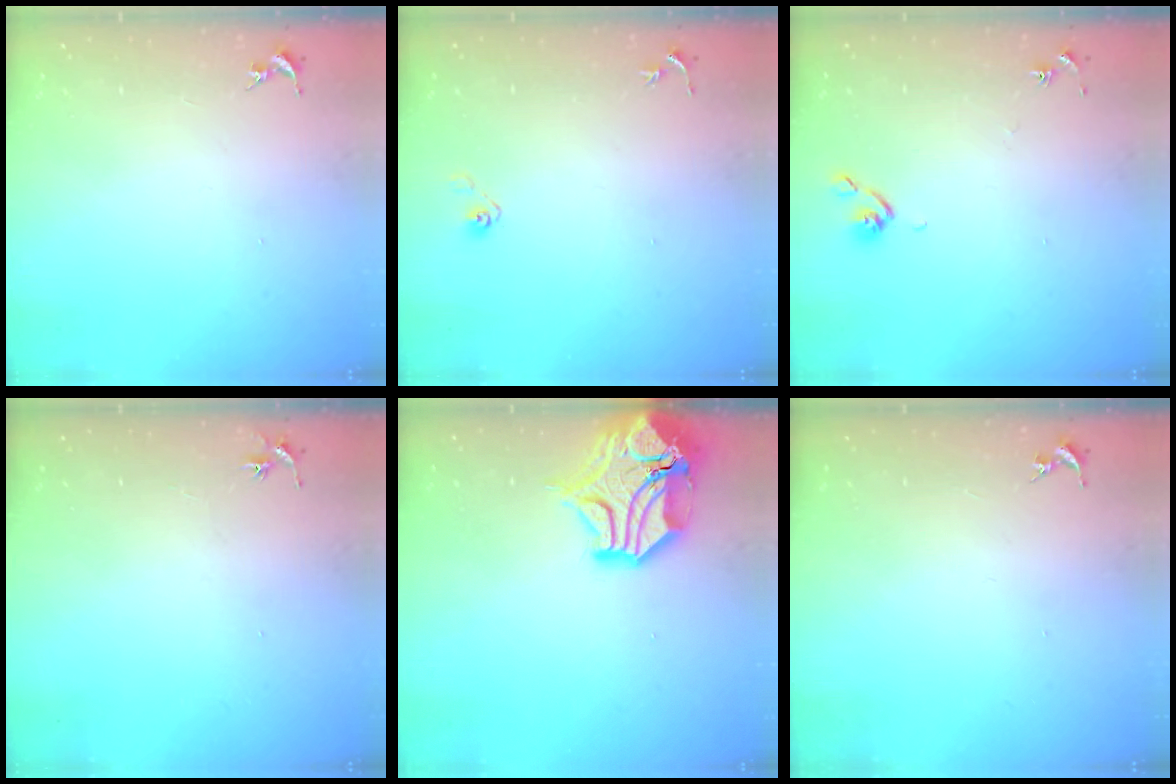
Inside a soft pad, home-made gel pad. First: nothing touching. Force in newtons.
{"total": 3.6, "press": 2.9, "slide": 2.0}
{"total": 5.9, "press": 5.8, "slide": 0.8}
{"total": 2.9, "press": 2.9, "slide": 0.3}
{"total": 17.9, "press": 17.7, "slide": 2.6}
{"total": 0.0}